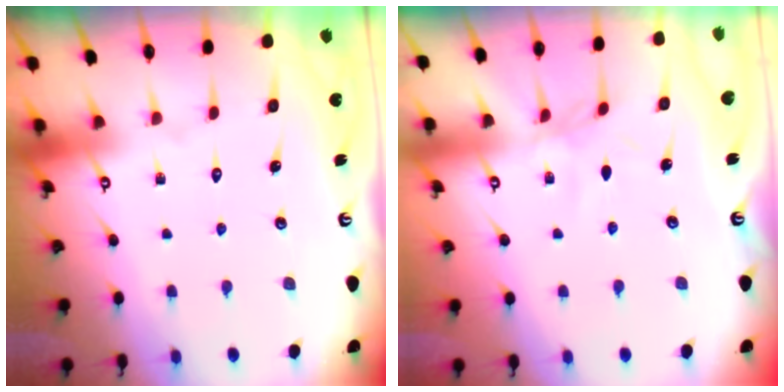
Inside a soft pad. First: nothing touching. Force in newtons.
{"total": 3.1, "press": 3.1, "slide": 0.3}